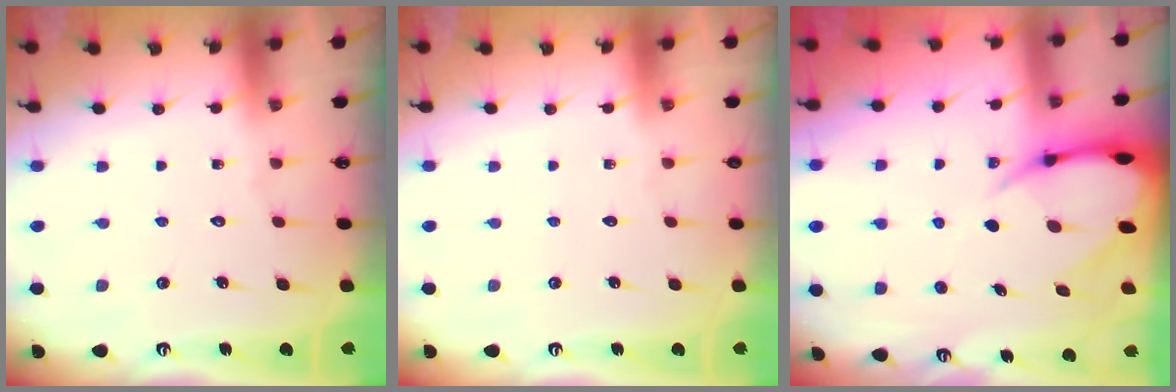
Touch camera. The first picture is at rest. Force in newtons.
{"total": 0.0}
{"total": 10.0, "press": 10.0, "slide": 1.1}